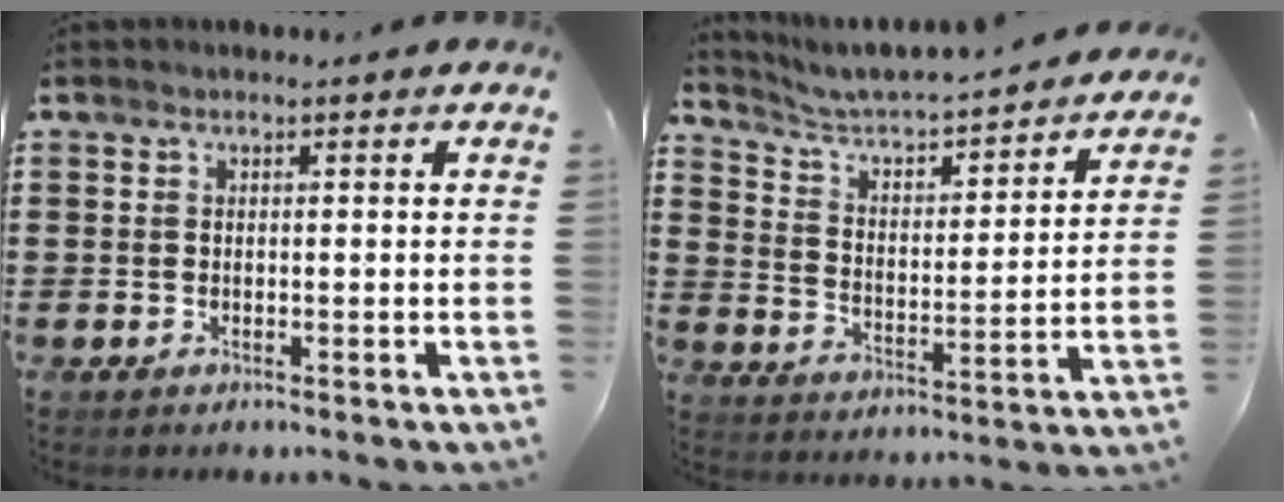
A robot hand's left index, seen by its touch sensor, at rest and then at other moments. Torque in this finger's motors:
{"motor_torque": [2.14, 0.00, -0.63, -0.21]}